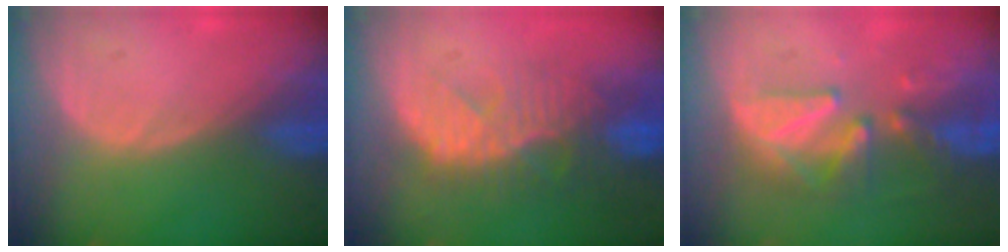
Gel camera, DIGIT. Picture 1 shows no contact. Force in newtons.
{"total": 10.0, "press": 9.0, "slide": 4.2}
{"total": 8.0, "press": 7.9, "slide": 1.5}